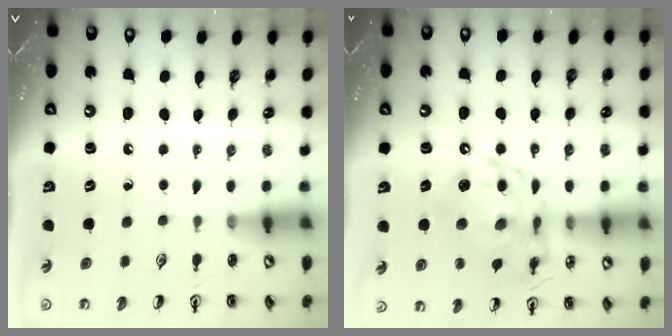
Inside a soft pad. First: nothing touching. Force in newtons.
{"total": 13.5, "press": 13.5, "slide": 1.1}